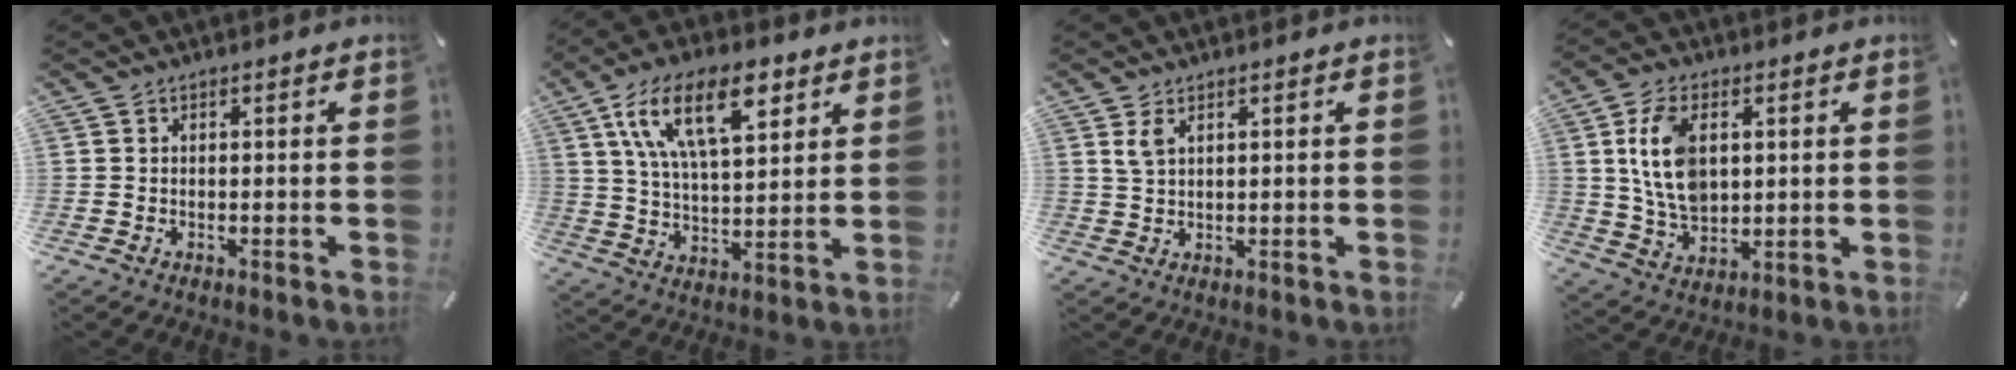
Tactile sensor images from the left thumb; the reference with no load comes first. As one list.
[{"total": 17.0, "force": [8.3, 8.1, 12.4], "torque": [-0.233, -0.011, 0.140]}, {"total": 2.5, "force": [1.3, 1.2, 1.8], "torque": [-0.039, 0.003, 0.023]}, {"total": 11.1, "force": [2.2, 7.4, 8.0], "torque": [-0.183, 0.003, 0.038]}]